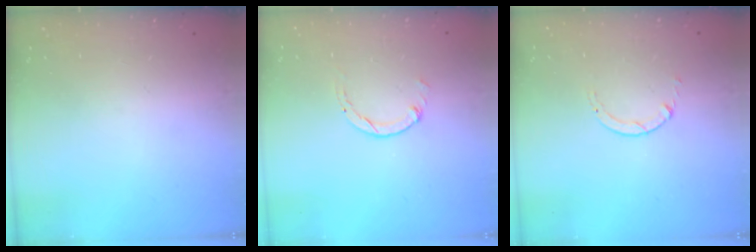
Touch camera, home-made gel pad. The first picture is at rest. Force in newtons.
{"total": 0.7, "press": 0.7, "slide": 0.2}
{"total": 0.7, "press": 0.7, "slide": 0.1}